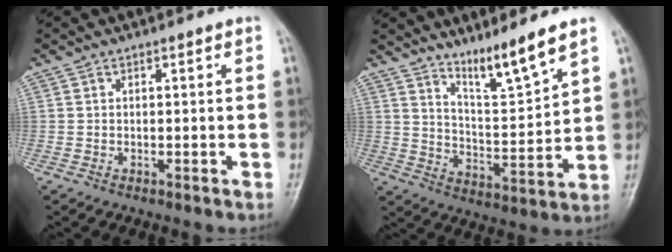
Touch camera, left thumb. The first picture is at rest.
{"total": 9.3, "force": [7.4, 0.0, 5.6], "torque": [-0.096, -0.065, 0.139]}